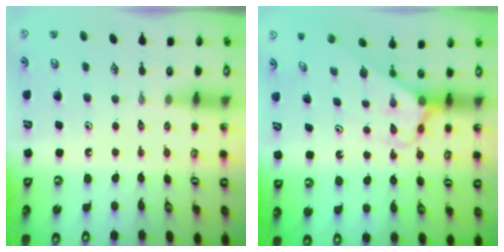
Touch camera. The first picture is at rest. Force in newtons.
{"total": 2.8, "press": 2.8, "slide": 0.3}